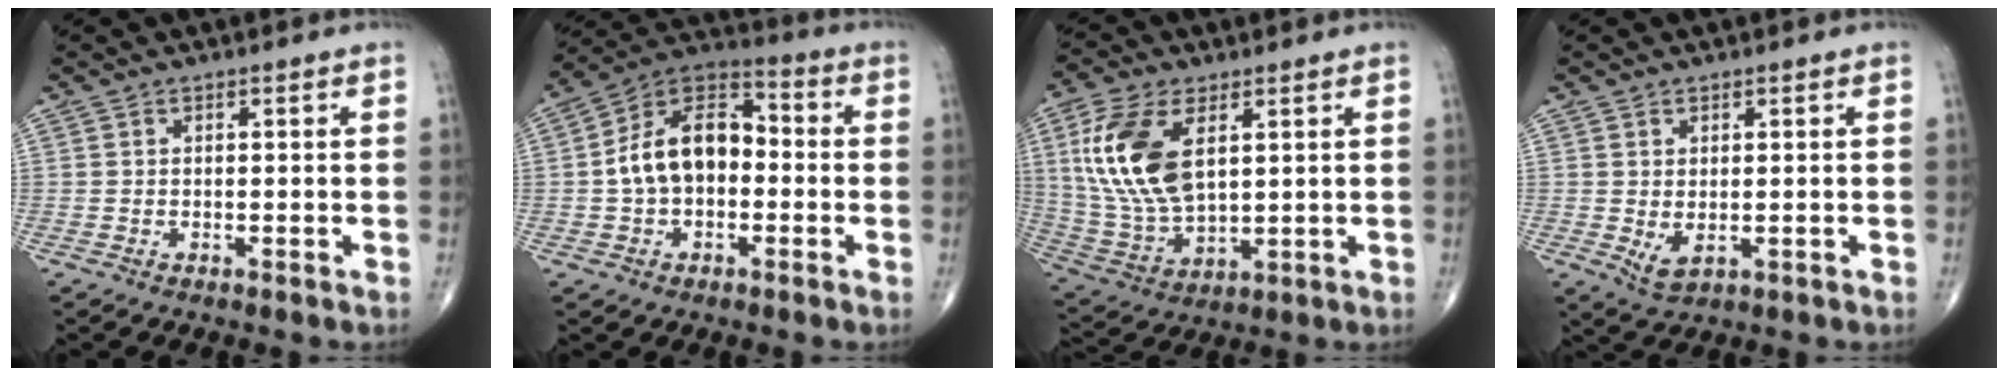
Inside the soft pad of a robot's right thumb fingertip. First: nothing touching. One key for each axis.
{"total": 13.6, "fx": -0.8, "fy": 8.9, "fz": 10.3, "tx": -0.159, "ty": 0.042, "tz": -0.028}
{"total": 16.3, "fx": 4.8, "fy": 8.6, "fz": 13.0, "tx": -0.265, "ty": -0.014, "tz": 0.101}
{"total": 3.3, "fx": -0.3, "fy": 1.8, "fz": 2.7, "tx": -0.045, "ty": -0.006, "tz": 0.007}